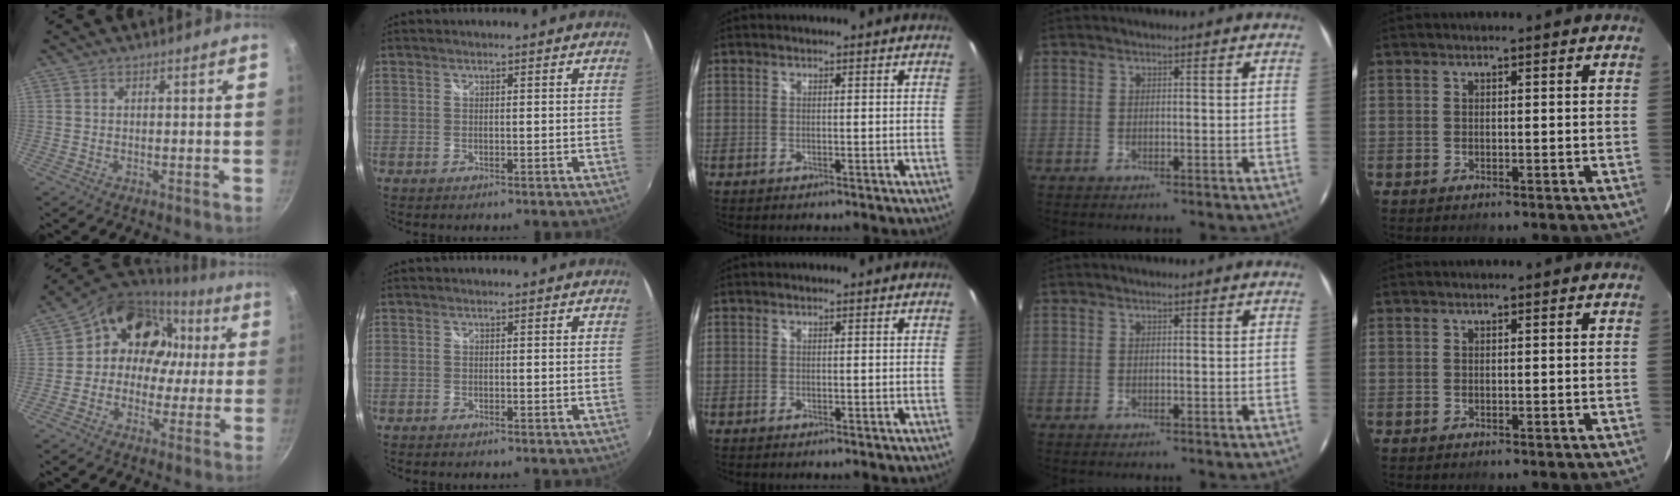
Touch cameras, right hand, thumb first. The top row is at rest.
{"thumb": {"total": 15.5, "force": [2.4, 12.9, 8.3], "torque": [-0.084, 0.046, 0.025]}, "index": {"total": 0.7, "force": [-0.6, 0.2, 0.2], "torque": [-0.006, -0.004, -0.014]}}